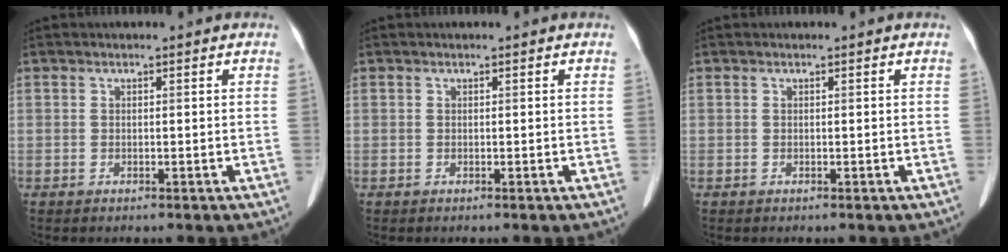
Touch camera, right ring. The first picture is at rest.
{"total": 0.0}
{"total": 0.0}